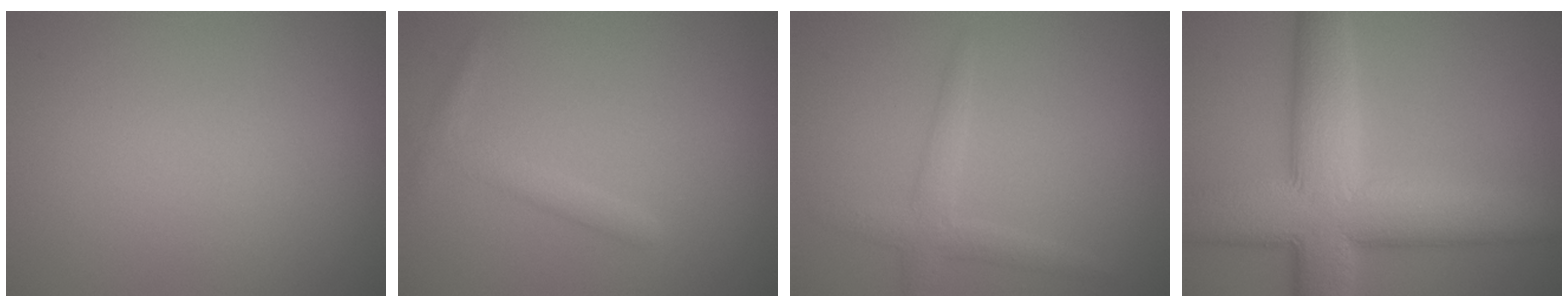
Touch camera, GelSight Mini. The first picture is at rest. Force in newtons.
{"total": 1.5, "press": 1.5, "slide": 0.1}
{"total": 2.1, "press": 2.0, "slide": 0.1}
{"total": 11.5, "press": 11.5, "slide": 0.4}